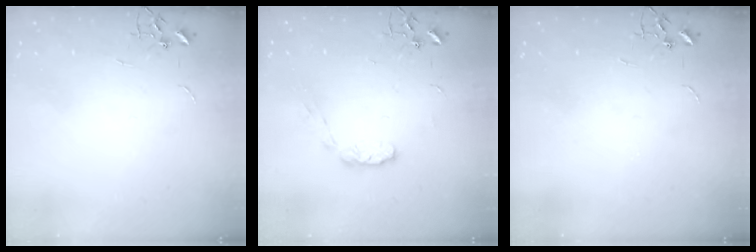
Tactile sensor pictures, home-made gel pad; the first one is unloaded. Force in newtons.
{"total": 6.5, "press": 6.5, "slide": 0.5}
{"total": 0.0}